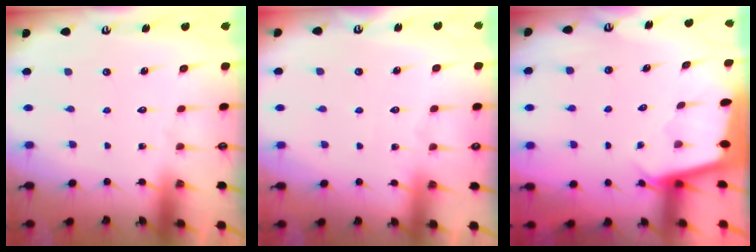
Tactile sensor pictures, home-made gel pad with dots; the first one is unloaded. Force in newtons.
{"total": 5.0, "press": 5.0, "slide": 0.6}
{"total": 1.8, "press": 1.8, "slide": 0.1}